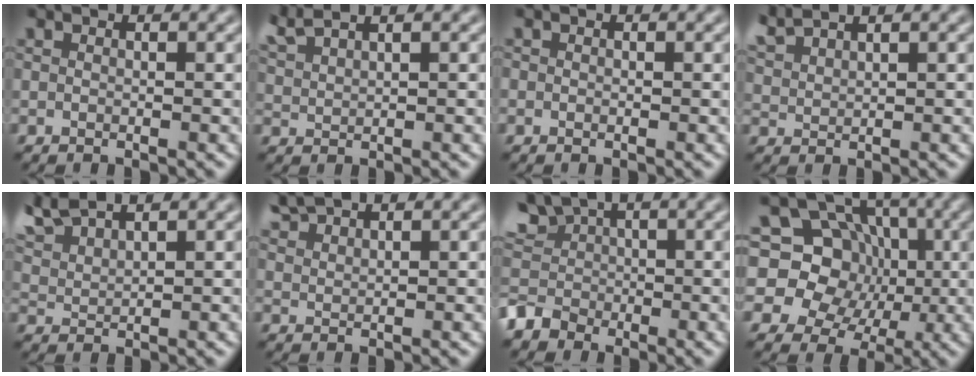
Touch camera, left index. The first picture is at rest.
{"total": 3.2, "force": [2.9, 0.5, 1.3], "torque": [-0.030, 0.015, 0.056]}
{"total": 0.0}
{"total": 2.7, "force": [2.6, 0.3, 0.9], "torque": [-0.021, 0.011, 0.058]}
{"total": 4.1, "force": [3.7, 0.7, 1.7], "torque": [-0.052, 0.016, 0.076]}
{"total": 2.3, "force": [2.2, 0.2, 0.6], "torque": [-0.012, 0.008, 0.051]}
{"total": 6.1, "force": [-1.3, 5.5, 2.4], "torque": [-0.049, 0.010, -0.045]}
{"total": 11.8, "force": [1.3, 10.7, 4.8], "torque": [-0.105, 0.058, -0.018]}